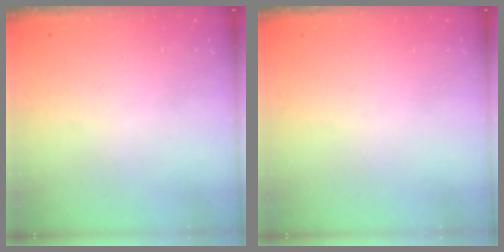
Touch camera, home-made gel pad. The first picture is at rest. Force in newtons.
{"total": 0.0}